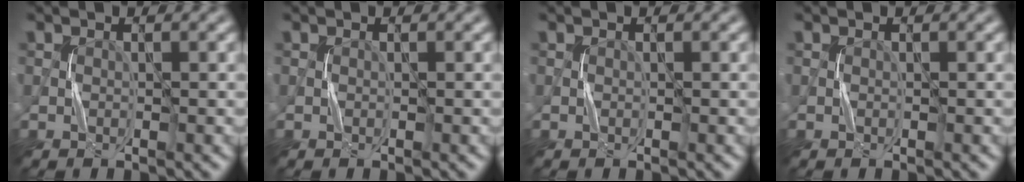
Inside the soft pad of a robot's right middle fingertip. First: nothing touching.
{"total": 0.0}
{"total": 0.0}
{"total": 0.0}